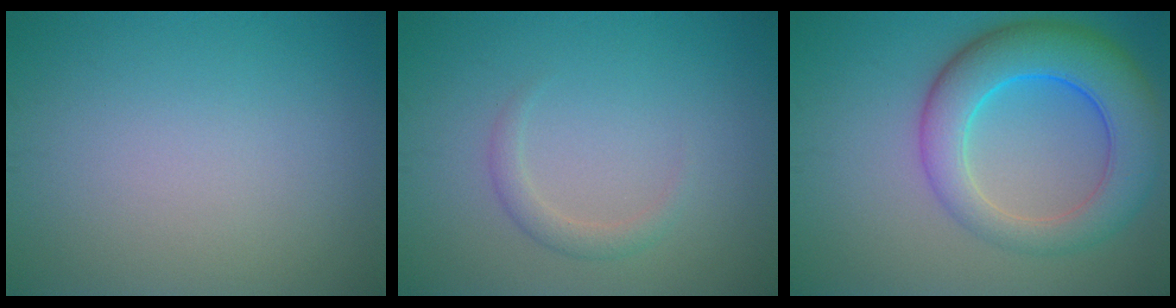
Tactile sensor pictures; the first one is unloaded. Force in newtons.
{"total": 1.6, "press": 1.6, "slide": 0.1}
{"total": 8.4, "press": 8.4, "slide": 0.2}